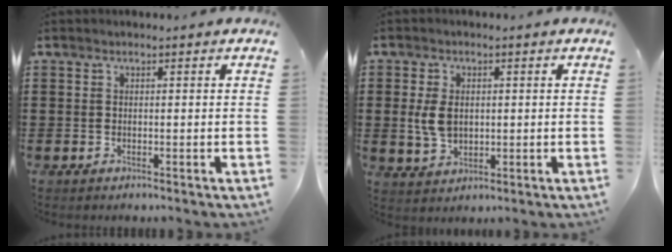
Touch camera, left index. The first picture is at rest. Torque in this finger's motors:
{"motor_torque": [1.08, -0.05, 0.52, 0.10]}